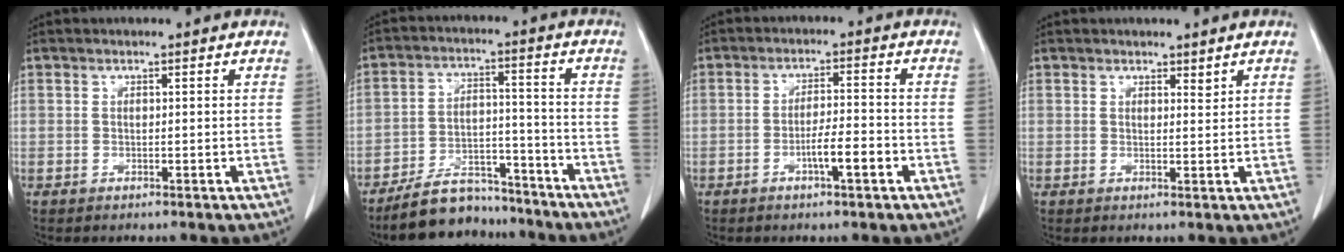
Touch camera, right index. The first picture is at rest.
{"total": 11.1, "force": [-9.7, 4.4, 3.1], "torque": [-0.050, 0.025, -0.162]}
{"total": 5.3, "force": [-2.3, 0.9, 4.7], "torque": [-0.084, 0.005, -0.037]}
{"total": 1.5, "force": [1.2, 0.9, 0.5], "torque": [-0.007, -0.001, 0.019]}